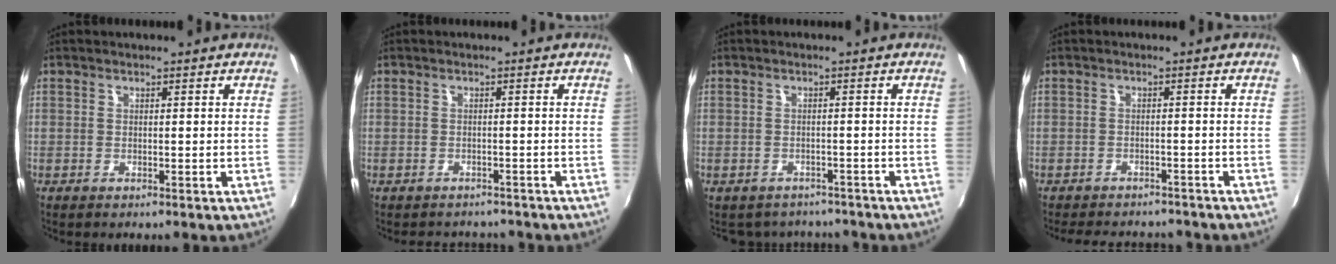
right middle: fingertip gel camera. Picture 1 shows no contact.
{"total": 4.1, "force": [-3.5, 2.0, 0.6], "torque": [-0.015, 0.004, -0.049]}
{"total": 6.2, "force": [-5.5, 2.8, 1.1], "torque": [-0.029, -0.003, -0.073]}
{"total": 9.9, "force": [-8.6, 3.4, 3.4], "torque": [-0.080, -0.004, -0.119]}